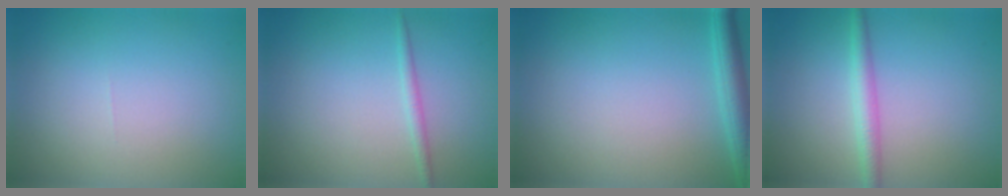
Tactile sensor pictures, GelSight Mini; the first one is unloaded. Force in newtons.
{"total": 1.1, "press": 1.1, "slide": 0.1}
{"total": 3.0, "press": 3.0, "slide": 0.2}
{"total": 2.2, "press": 2.2, "slide": 0.1}